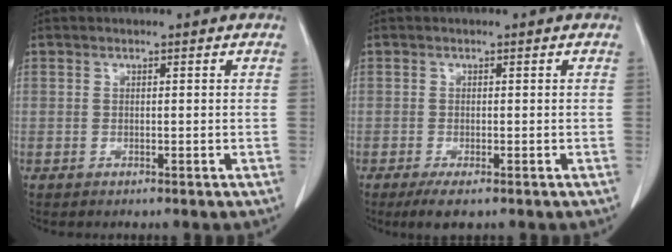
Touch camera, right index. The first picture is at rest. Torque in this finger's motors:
{"motor_torque": [0.20, -0.21, 0.14, 0.05]}